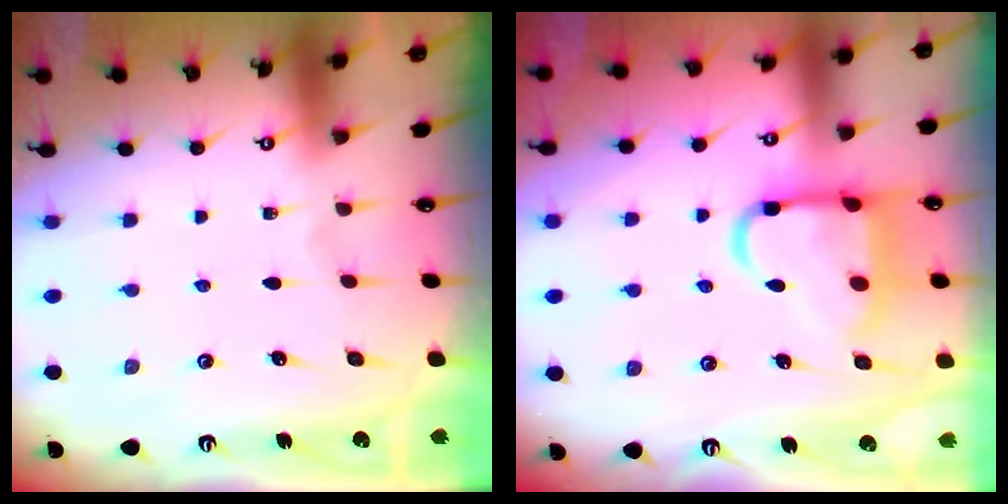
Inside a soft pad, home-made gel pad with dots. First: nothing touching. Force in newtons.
{"total": 13.6, "press": 13.5, "slide": 1.5}